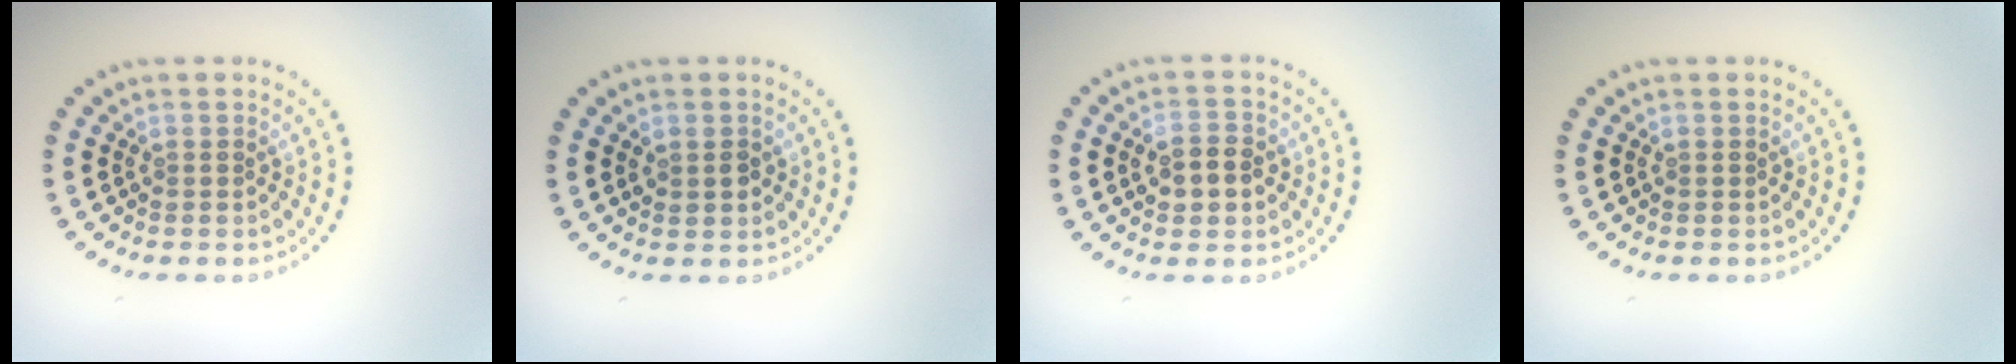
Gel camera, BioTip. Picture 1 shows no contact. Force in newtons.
{"total": 1.4, "press": 1.3, "slide": 0.3}
{"total": 2.9, "press": 2.9, "slide": 0.2}
{"total": 0.0}